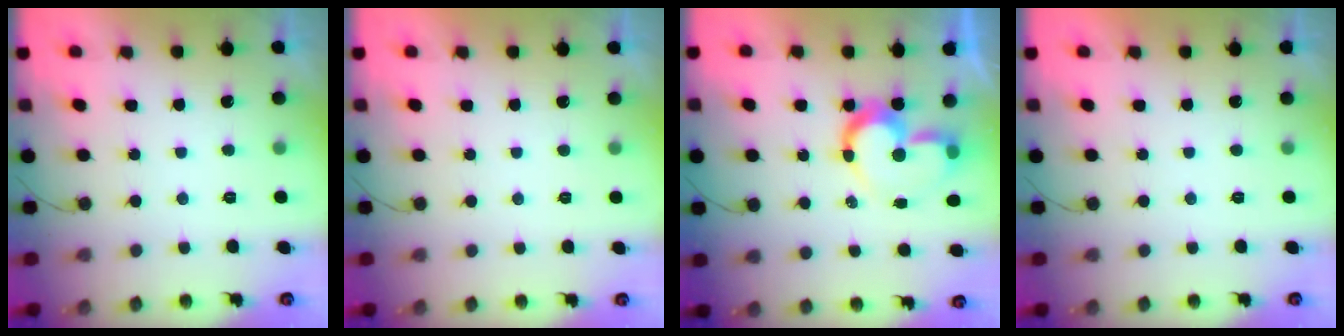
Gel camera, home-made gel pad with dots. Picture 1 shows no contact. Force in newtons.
{"total": 1.9, "press": 1.9, "slide": 0.1}
{"total": 11.0, "press": 10.9, "slide": 1.4}
{"total": 1.7, "press": 1.7, "slide": 0.0}